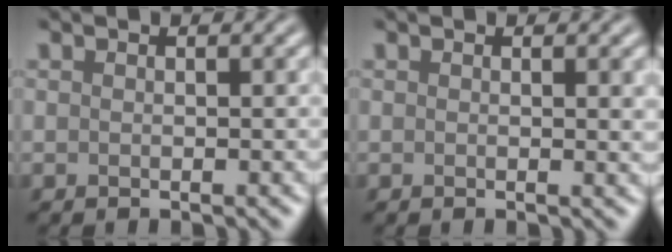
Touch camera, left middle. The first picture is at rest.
{"total": 0.9, "force": [0.3, 0.1, 0.9], "torque": [-0.008, 0.000, 0.003]}